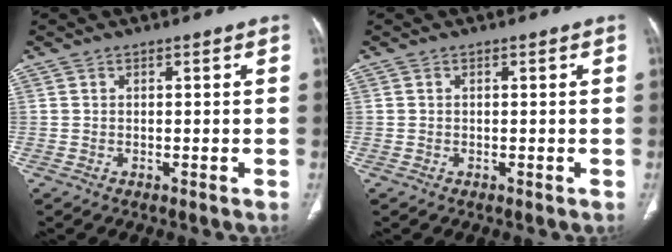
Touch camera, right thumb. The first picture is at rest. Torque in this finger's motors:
{"motor_torque": [-0.09, -0.01, -0.12, 0.03, 0.01]}